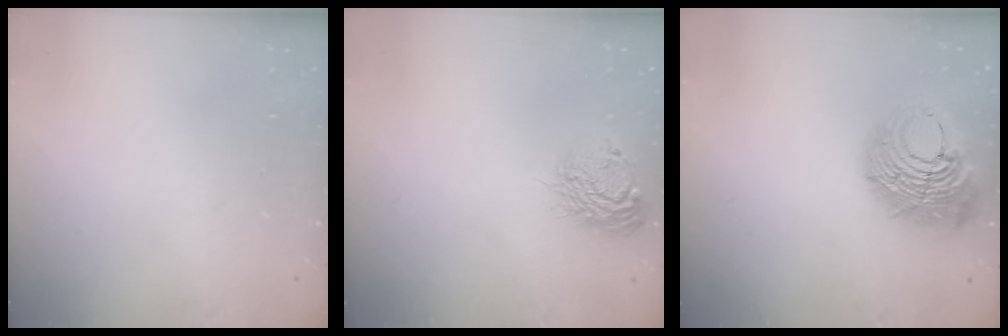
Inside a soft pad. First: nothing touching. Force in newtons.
{"total": 12.5, "press": 12.4, "slide": 0.9}
{"total": 15.6, "press": 15.4, "slide": 2.1}